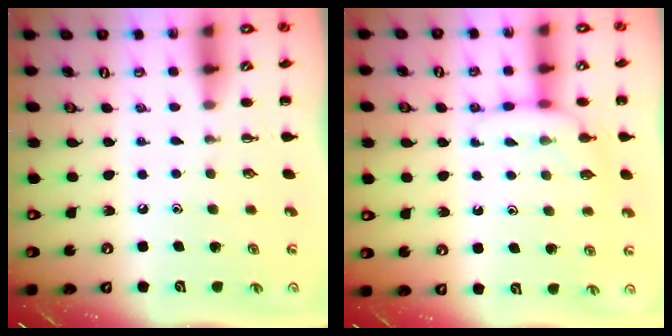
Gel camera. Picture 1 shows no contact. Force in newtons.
{"total": 7.8, "press": 7.7, "slide": 1.2}